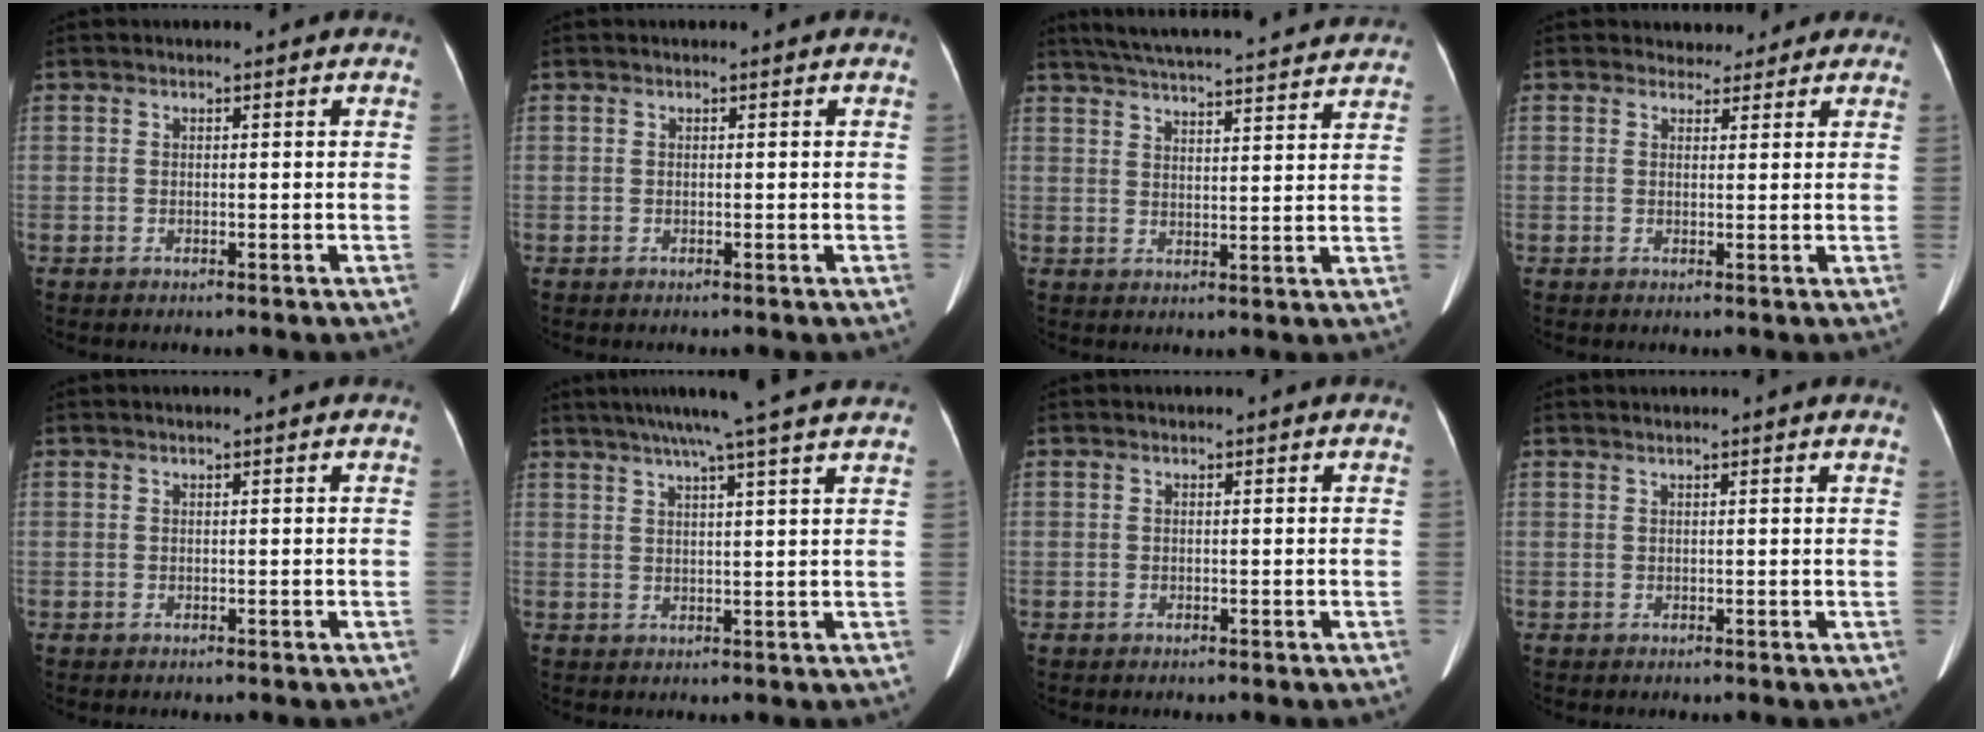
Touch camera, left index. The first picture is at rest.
{"total": 0.0}
{"total": 24.0, "force": [22.2, 2.3, 9.0], "torque": [-0.151, 0.006, 0.285]}
{"total": 3.5, "force": [2.8, 2.0, -0.1], "torque": [0.009, 0.008, 0.031]}
{"total": 0.6, "force": [0.5, -0.1, 0.3], "torque": [-0.010, 0.009, 0.009]}
{"total": 12.3, "force": [10.2, -1.5, 6.7], "torque": [-0.110, 0.010, 0.124]}
{"total": 0.0}
{"total": 3.0, "force": [2.7, -0.5, 1.2], "torque": [-0.023, 0.015, 0.034]}